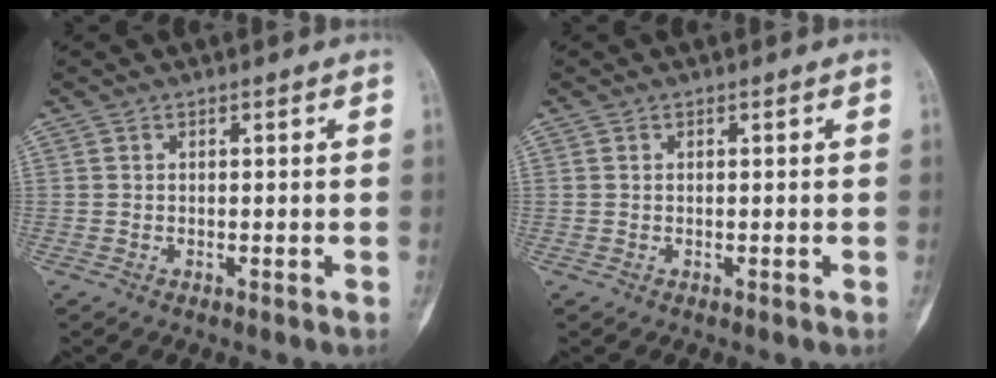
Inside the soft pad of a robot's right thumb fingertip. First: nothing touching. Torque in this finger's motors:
{"motor_torque": [0.05, -0.15, 0.07, -0.03, -0.04]}